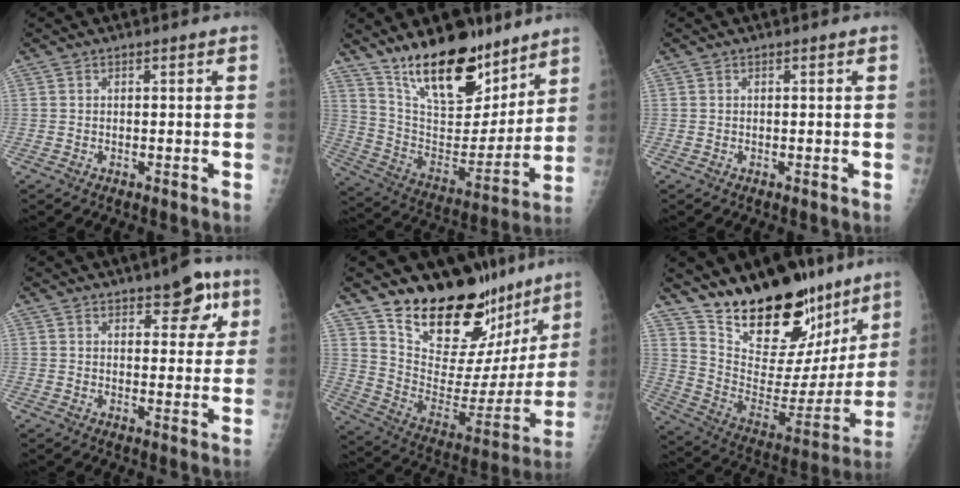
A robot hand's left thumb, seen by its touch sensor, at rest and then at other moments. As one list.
[{"total": 21.1, "force": [15.1, 9.1, 11.6], "torque": [-0.143, -0.094, 0.263]}, {"total": 0.0}, {"total": 7.7, "force": [4.2, 3.6, 5.4], "torque": [-0.036, -0.015, 0.049]}, {"total": 24.8, "force": [19.5, 11.2, 10.6], "torque": [-0.117, -0.124, 0.295]}, {"total": 25.5, "force": [18.7, 11.7, 12.8], "torque": [-0.157, -0.107, 0.299]}]